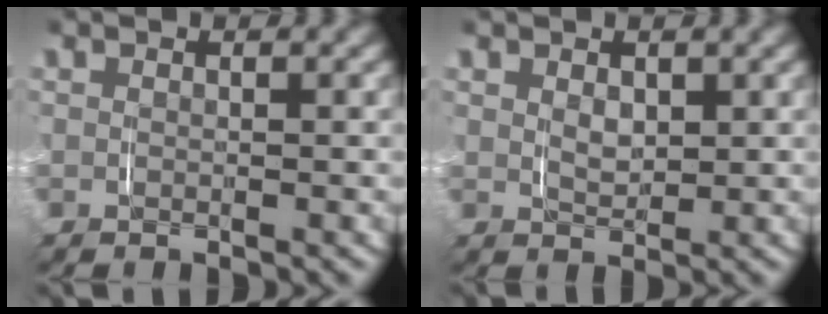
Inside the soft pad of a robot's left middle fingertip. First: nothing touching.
{"total": 1.7, "force": [0.7, 1.0, 1.1], "torque": [-0.021, -0.010, 0.018]}